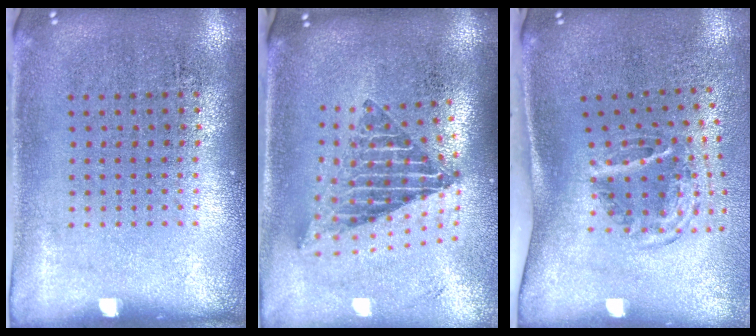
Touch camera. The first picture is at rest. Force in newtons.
{"total": 2.2, "press": 1.6, "slide": 1.6}
{"total": 2.0, "press": 1.2, "slide": 1.6}